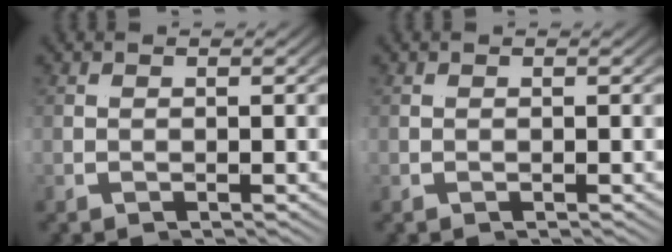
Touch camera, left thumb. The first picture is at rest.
{"total": 0.0}